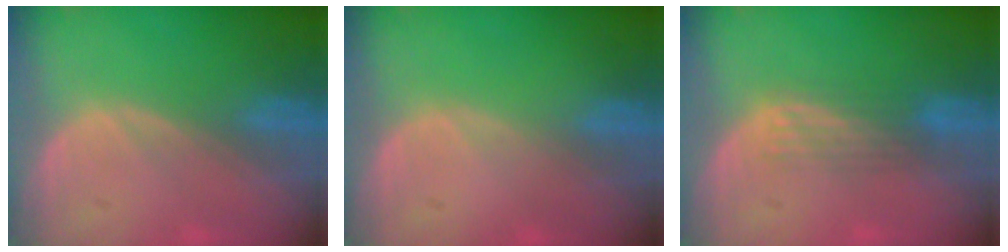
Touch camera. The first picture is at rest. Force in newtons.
{"total": 0.0}
{"total": 2.9, "press": 2.7, "slide": 1.2}